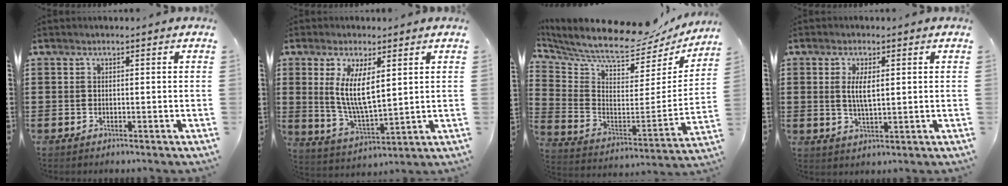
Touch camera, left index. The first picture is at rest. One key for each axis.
{"total": 8.6, "fx": 2.4, "fy": 3.2, "fz": 7.6, "tx": -0.151, "ty": 0.000, "tz": 0.040}
{"total": 8.2, "fx": 7.6, "fy": 1.3, "fz": 2.8, "tx": -0.088, "ty": -0.070, "tz": 0.125}
{"total": 3.9, "fx": 0.7, "fy": 1.3, "fz": 3.6, "tx": -0.073, "ty": 0.006, "tz": 0.011}